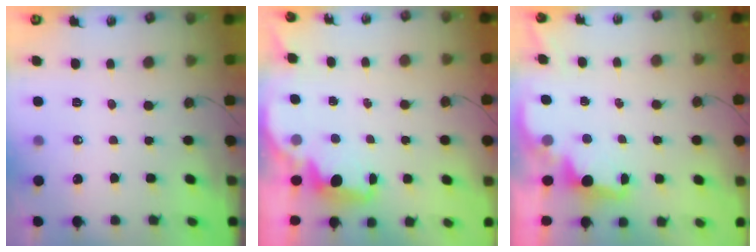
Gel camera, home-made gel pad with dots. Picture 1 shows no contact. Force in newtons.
{"total": 2.1, "press": 1.9, "slide": 0.8}
{"total": 1.7, "press": 1.6, "slide": 0.7}